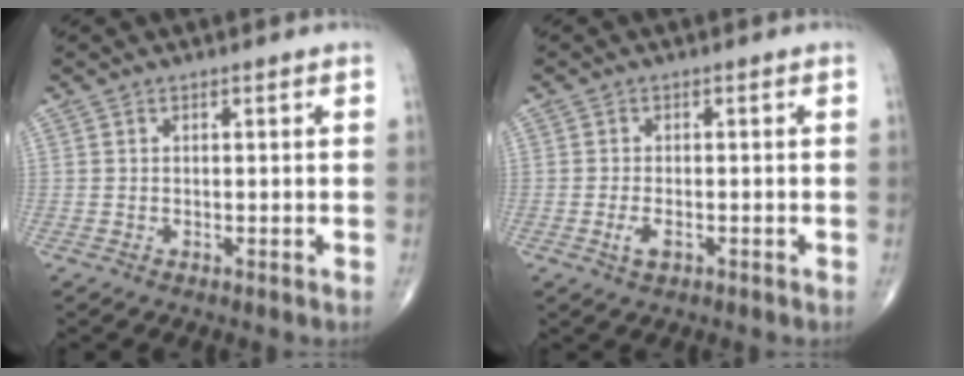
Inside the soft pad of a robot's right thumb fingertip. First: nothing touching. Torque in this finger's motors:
{"motor_torque": [-0.06, 0.16, -0.30, -0.28, 0.09]}